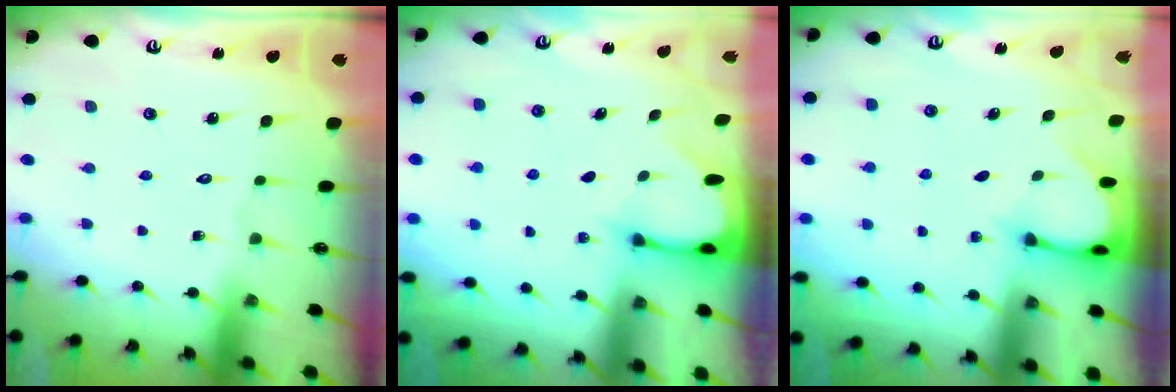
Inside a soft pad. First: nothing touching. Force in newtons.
{"total": 2.5, "press": 2.5, "slide": 0.3}
{"total": 3.1, "press": 3.1, "slide": 0.2}